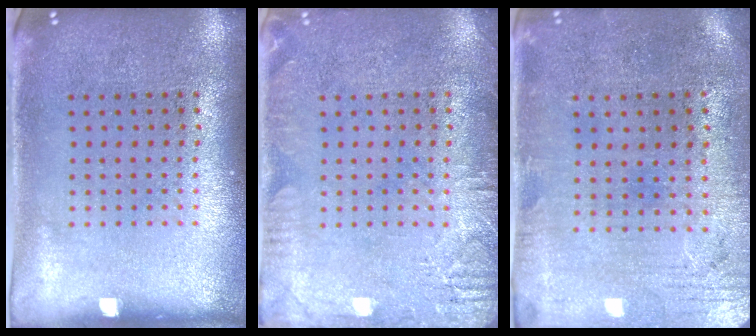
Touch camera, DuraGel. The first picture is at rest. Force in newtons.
{"total": 2.6, "press": 2.5, "slide": 0.4}
{"total": 0.5, "press": 0.2, "slide": 0.5}